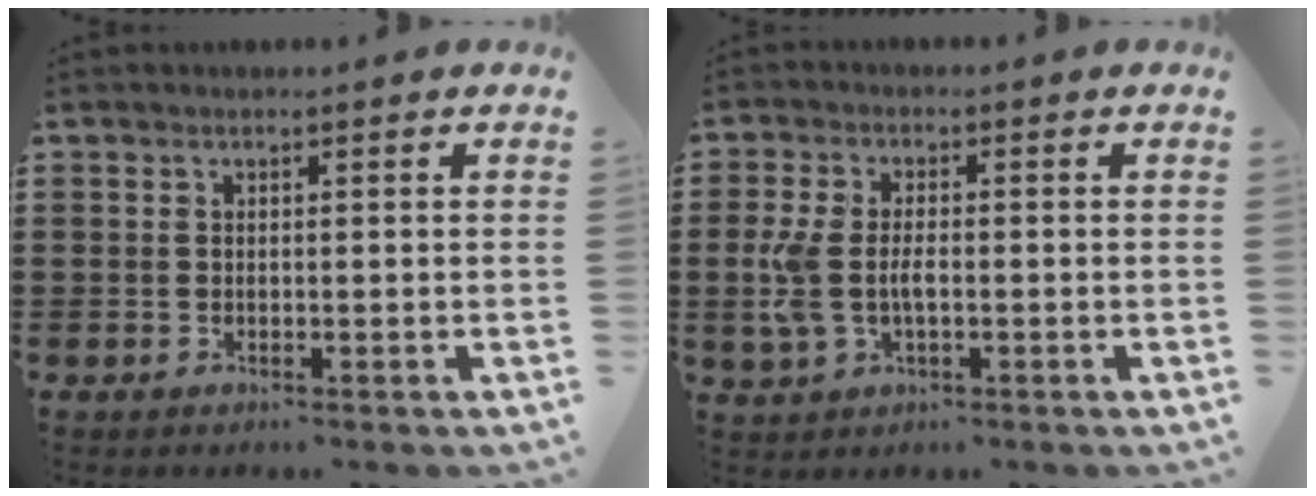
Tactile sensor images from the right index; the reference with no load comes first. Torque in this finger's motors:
{"motor_torque": [1.71, -0.42, 0.27, 0.11]}